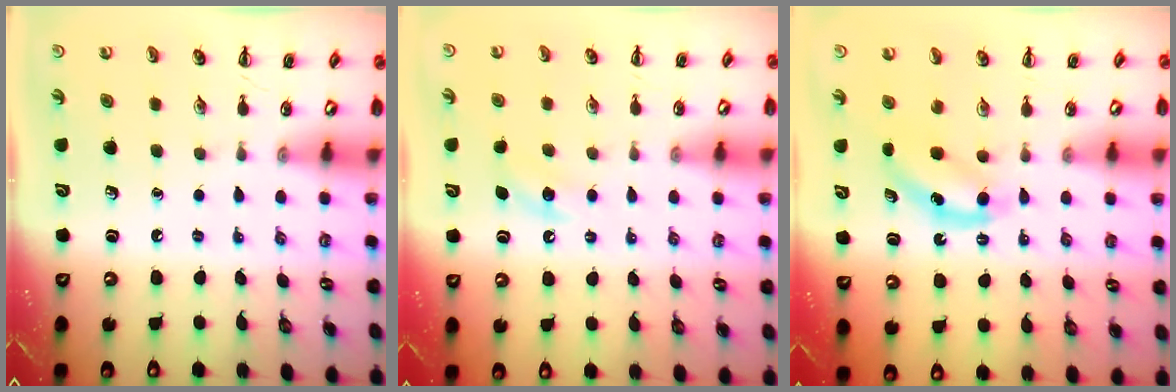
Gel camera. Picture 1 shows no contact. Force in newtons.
{"total": 4.4, "press": 4.2, "slide": 1.5}
{"total": 5.6, "press": 5.5, "slide": 0.8}